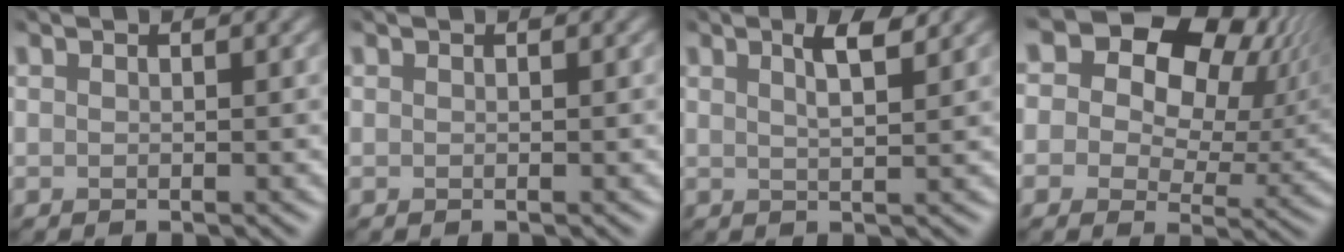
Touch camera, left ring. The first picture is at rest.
{"total": 0.0}
{"total": 1.5, "force": [0.4, 0.4, 1.4], "torque": [-0.033, 0.000, 0.012]}
{"total": 14.5, "force": [5.9, 9.9, 8.8], "torque": [-0.161, 0.045, 0.096]}